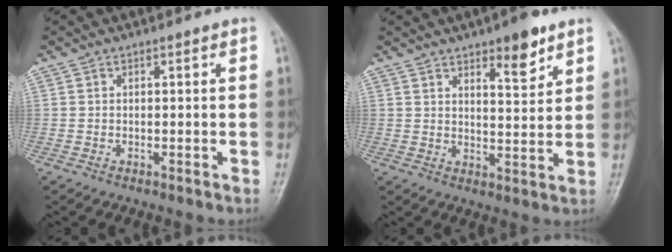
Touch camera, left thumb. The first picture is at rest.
{"total": 7.5, "force": [4.9, 2.4, 5.2], "torque": [-0.060, -0.032, 0.070]}